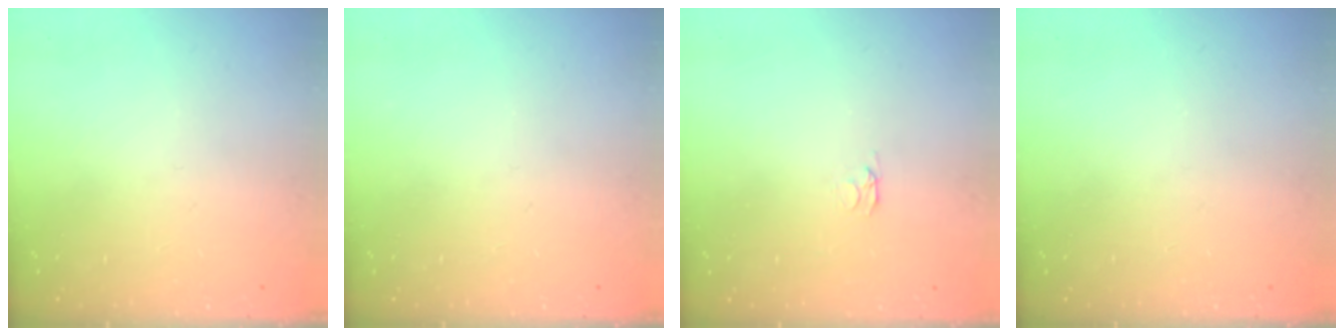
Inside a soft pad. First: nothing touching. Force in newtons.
{"total": 0.0}
{"total": 2.1, "press": 2.0, "slide": 0.3}
{"total": 0.0}